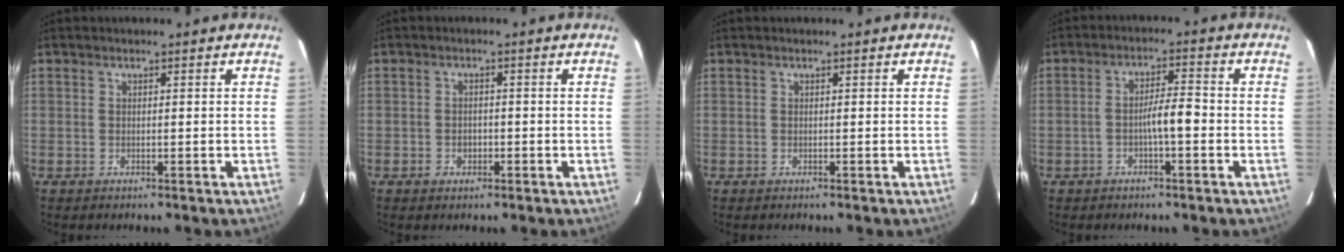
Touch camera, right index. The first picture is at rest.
{"total": 1.7, "force": [-0.7, 1.3, 0.8], "torque": [-0.011, 0.005, -0.006]}
{"total": 0.0}
{"total": 4.4, "force": [-1.3, 0.6, 4.2], "torque": [-0.070, 0.013, -0.021]}